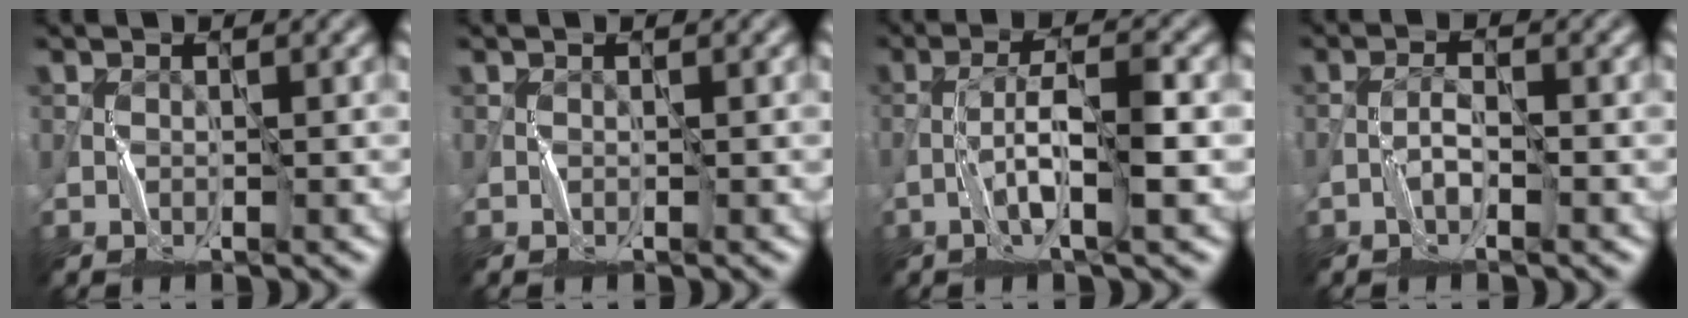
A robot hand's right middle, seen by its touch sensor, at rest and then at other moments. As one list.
[{"total": 0.0}, {"total": 3.9, "force": [-1.5, 0.1, 3.6], "torque": [-0.074, 0.012, -0.032]}, {"total": 0.9, "force": [-0.8, -0.4, 0.2], "torque": [-0.007, 0.005, -0.018]}]